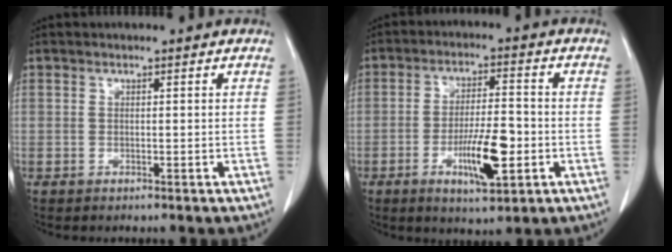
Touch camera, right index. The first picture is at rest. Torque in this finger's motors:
{"motor_torque": [0.14, -0.10, 0.04, 0.06]}